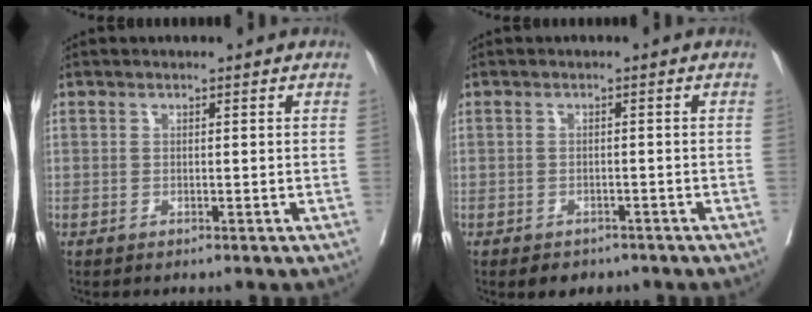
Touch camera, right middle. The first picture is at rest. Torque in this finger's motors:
{"motor_torque": [0.30, -0.18, 0.00, 0.02]}